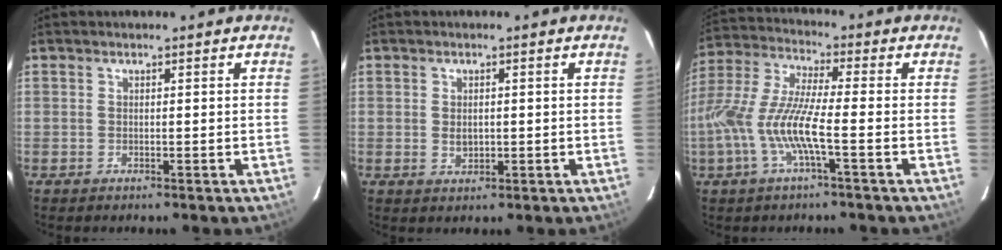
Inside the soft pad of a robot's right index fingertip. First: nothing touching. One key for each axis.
{"total": 2.3, "fx": -0.1, "fy": 1.7, "fz": 1.5, "tx": -0.025, "ty": -0.001, "tz": 0.001}
{"total": 12.7, "fx": -3.9, "fy": 1.5, "fz": 12.0, "tx": -0.252, "ty": -0.006, "tz": -0.079}